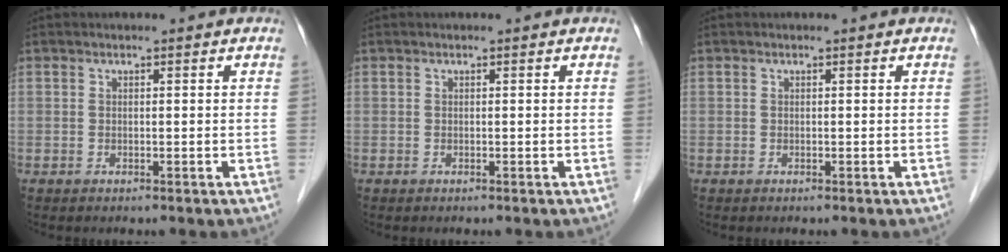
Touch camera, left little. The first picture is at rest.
{"total": 0.0}
{"total": 0.0}